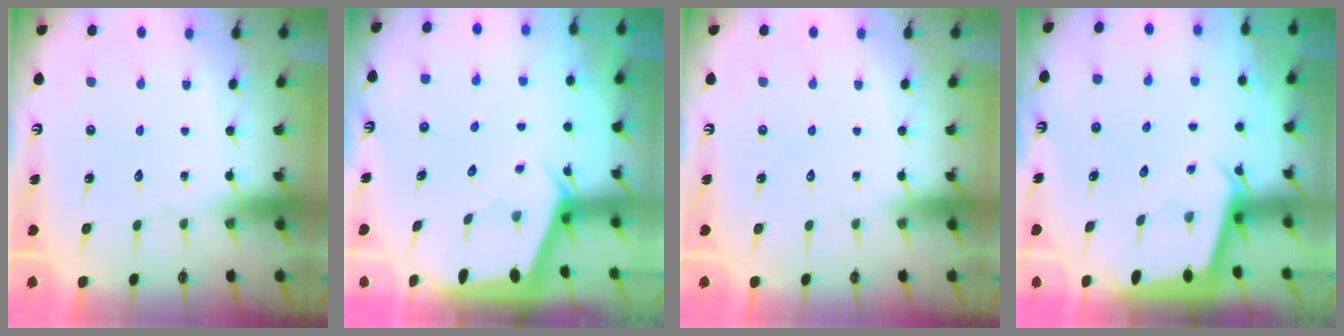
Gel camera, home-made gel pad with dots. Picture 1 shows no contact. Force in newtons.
{"total": 2.0, "press": 1.9, "slide": 0.3}
{"total": 0.0}
{"total": 2.2, "press": 2.1, "slide": 0.3}